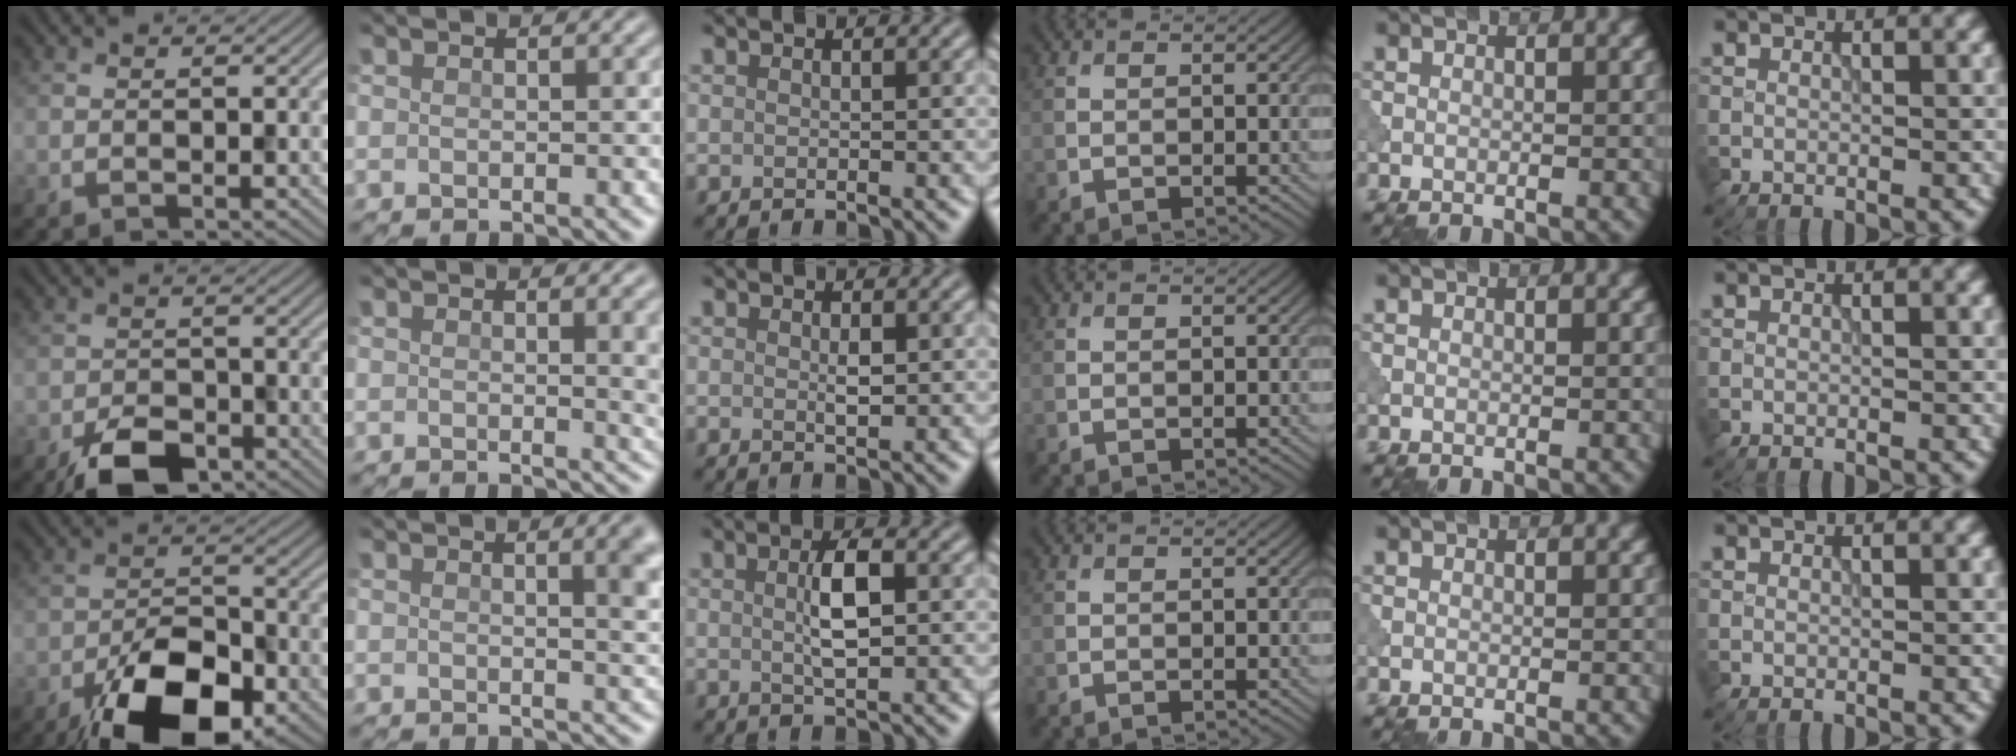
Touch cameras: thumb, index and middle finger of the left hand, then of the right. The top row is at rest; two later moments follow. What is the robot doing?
{"motion": "shake", "object": "bell"}